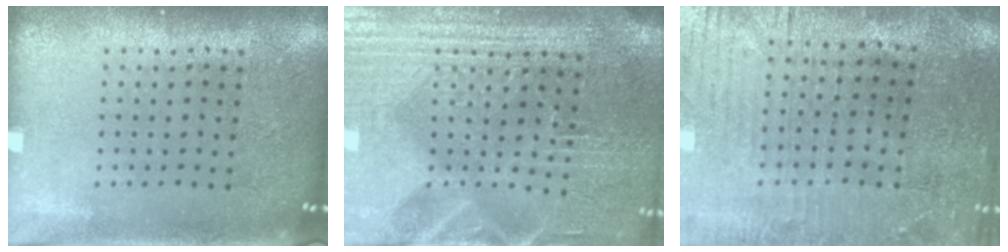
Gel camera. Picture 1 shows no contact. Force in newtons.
{"total": 4.3, "press": 4.0, "slide": 1.5}
{"total": 1.1, "press": 1.0, "slide": 0.4}